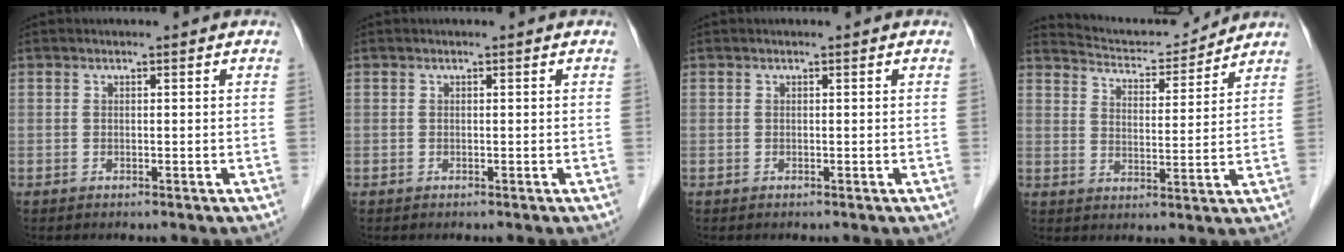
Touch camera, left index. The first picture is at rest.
{"total": 0.0}
{"total": 0.0}
{"total": 9.7, "force": [9.6, 1.0, 0.9], "torque": [-0.021, 0.006, 0.150]}